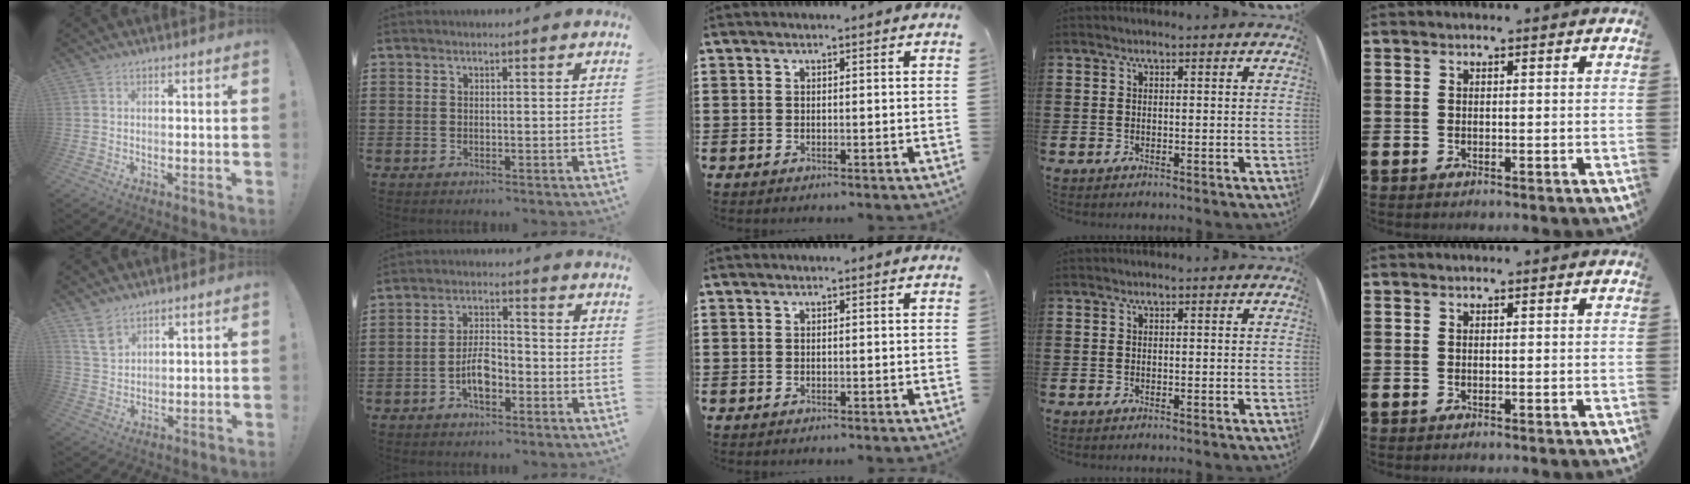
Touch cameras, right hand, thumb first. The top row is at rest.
{"thumb": {"total": 6.1, "force": [4.4, 3.6, 2.4], "torque": [-0.037, -0.026, 0.084]}, "index": {"total": 5.5, "force": [-2.3, 2.6, 4.3], "torque": [-0.094, 0.003, -0.046]}}